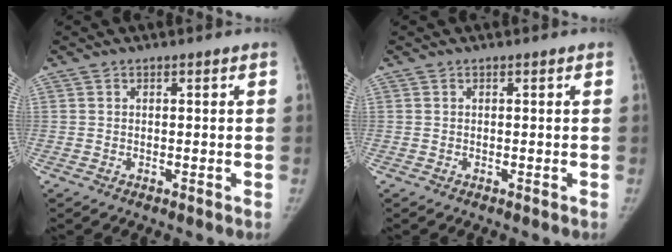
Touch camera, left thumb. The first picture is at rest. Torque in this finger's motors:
{"motor_torque": [-0.08, -0.11, 0.15, 0.06, 0.03]}